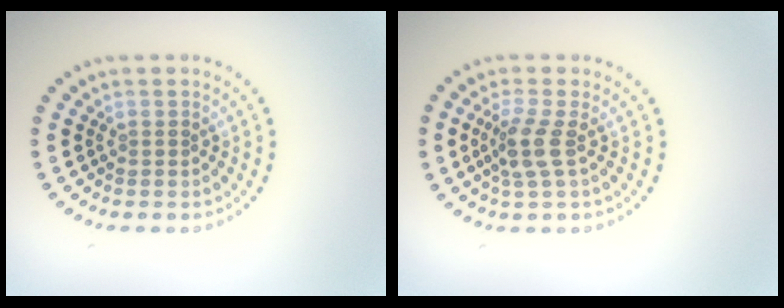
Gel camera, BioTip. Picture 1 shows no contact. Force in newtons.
{"total": 2.6, "press": 1.9, "slide": 1.8}